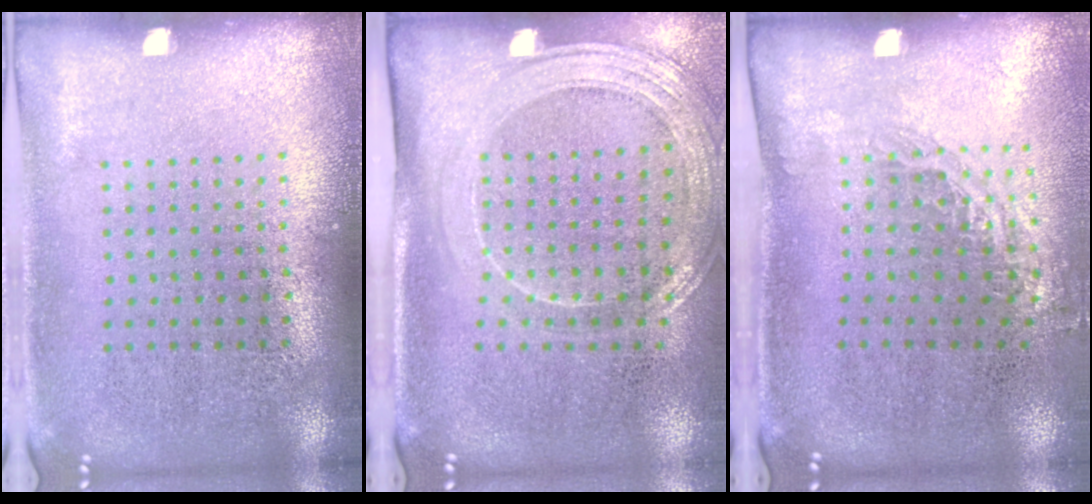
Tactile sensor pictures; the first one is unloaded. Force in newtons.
{"total": 1.9, "press": 1.7, "slide": 0.9}
{"total": 1.1, "press": 0.8, "slide": 0.6}